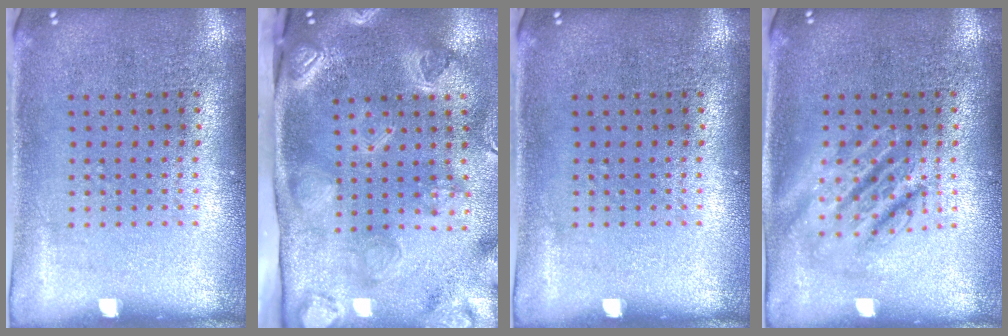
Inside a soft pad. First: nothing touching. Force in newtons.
{"total": 4.1, "press": 3.1, "slide": 2.7}
{"total": 0.0}
{"total": 2.8, "press": 2.8, "slide": 0.3}